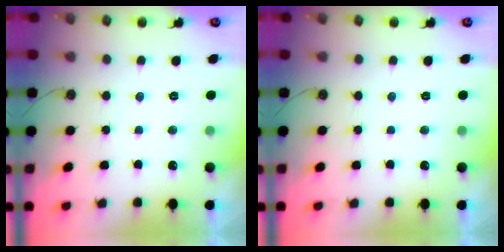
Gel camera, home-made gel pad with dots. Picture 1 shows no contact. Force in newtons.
{"total": 0.0}